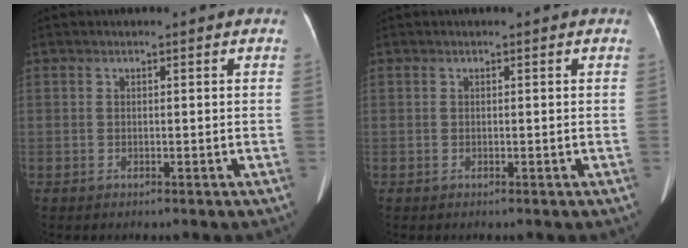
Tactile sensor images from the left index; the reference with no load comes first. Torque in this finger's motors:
{"motor_torque": [-0.13, -0.06, -0.01, -0.01]}